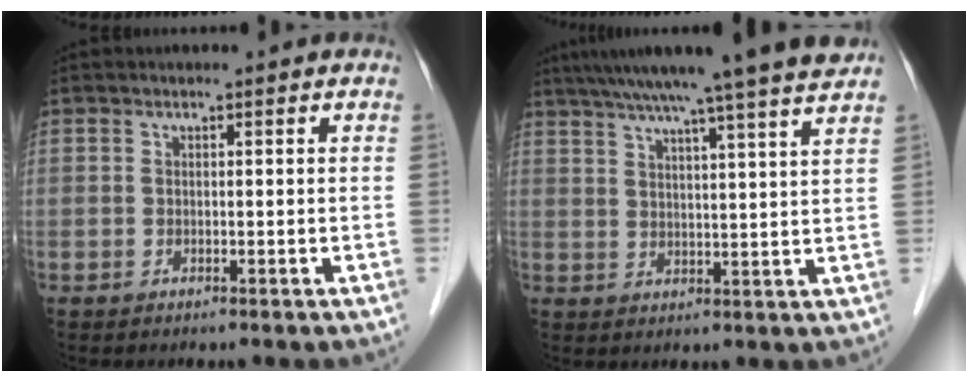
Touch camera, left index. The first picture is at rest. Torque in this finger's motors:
{"motor_torque": [1.04, -1.10, 0.64, 0.21]}